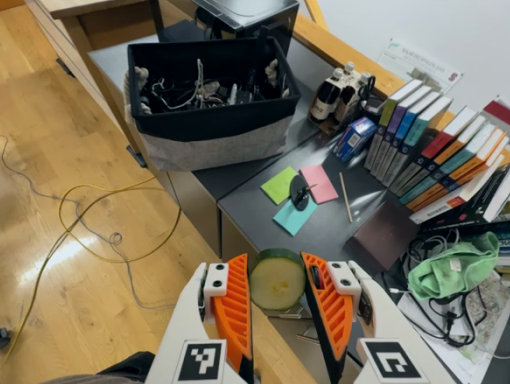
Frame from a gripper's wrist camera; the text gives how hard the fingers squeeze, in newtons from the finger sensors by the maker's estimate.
{"total": 10.4, "left": 10.7, "right": 10.0}